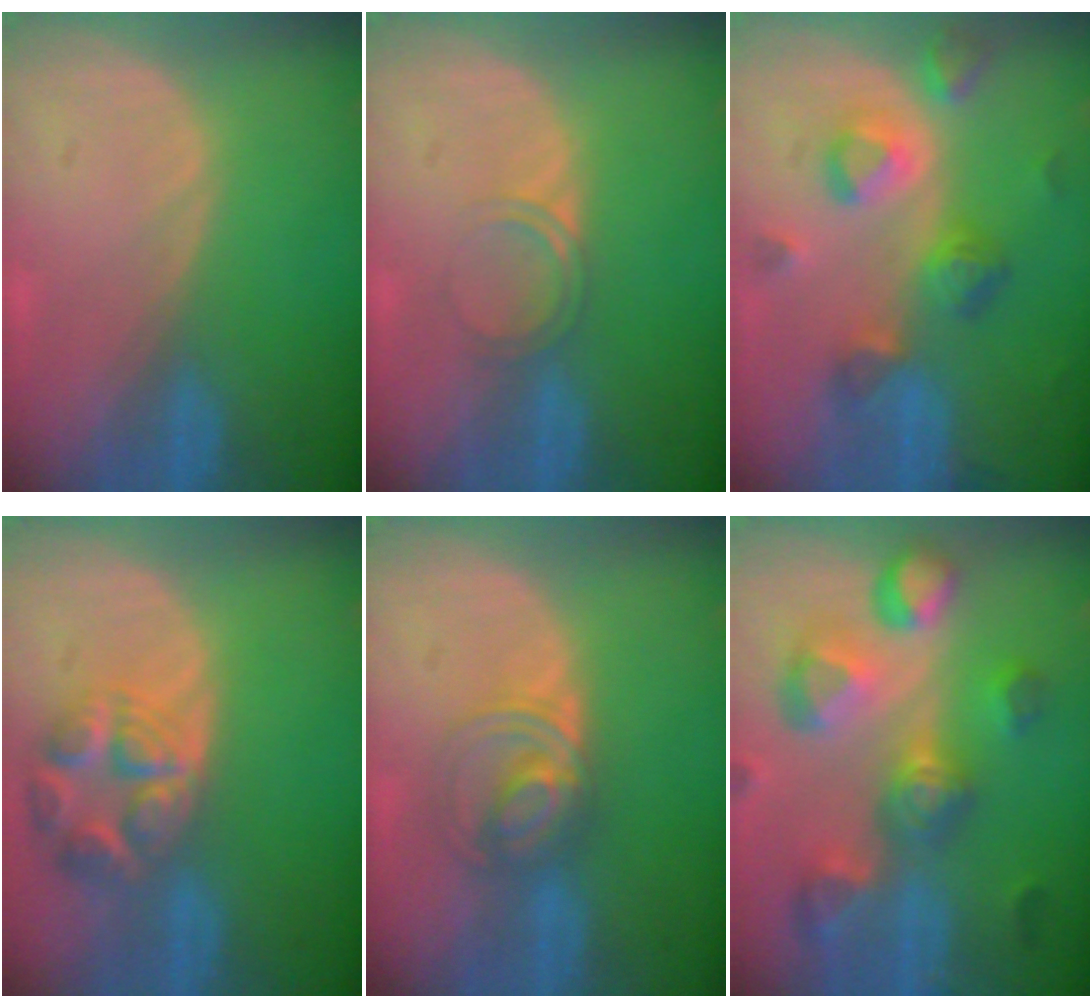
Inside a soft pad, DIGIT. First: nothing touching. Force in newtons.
{"total": 2.4, "press": 2.4, "slide": 0.2}
{"total": 7.9, "press": 7.7, "slide": 2.0}
{"total": 7.8, "press": 7.0, "slide": 3.5}
{"total": 5.5, "press": 5.5, "slide": 0.6}
{"total": 11.2, "press": 10.0, "slide": 5.0}